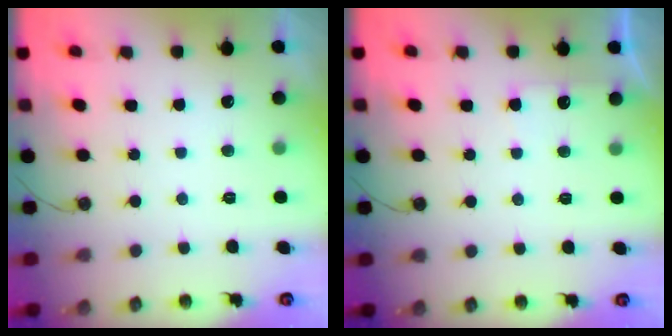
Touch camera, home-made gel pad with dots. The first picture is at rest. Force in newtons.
{"total": 3.2, "press": 3.1, "slide": 0.5}